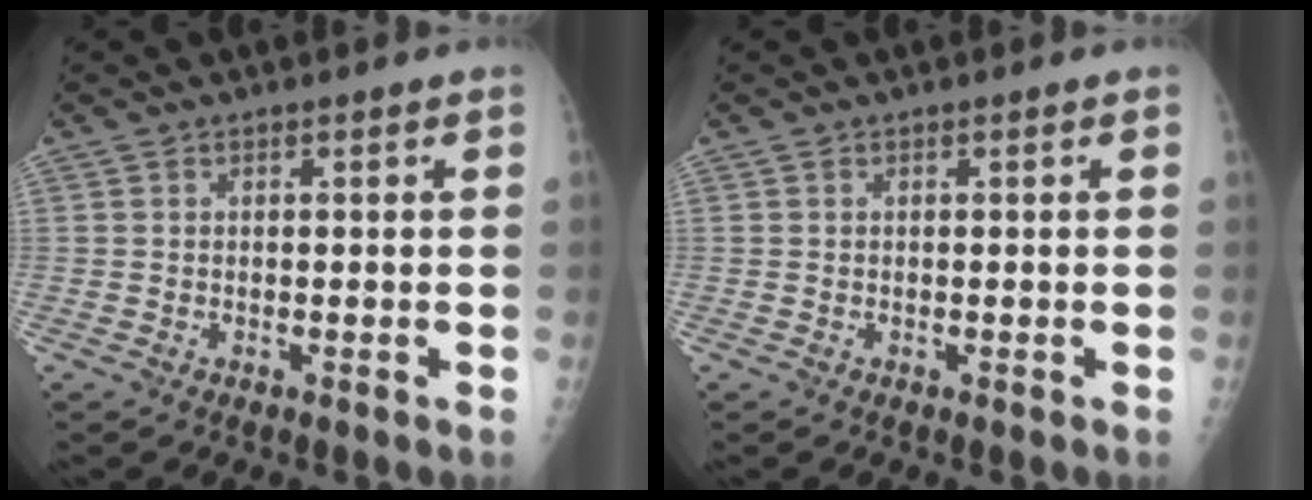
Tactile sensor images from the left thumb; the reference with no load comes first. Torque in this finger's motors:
{"motor_torque": [0.03, 0.03, -0.03, -0.01, 0.00]}